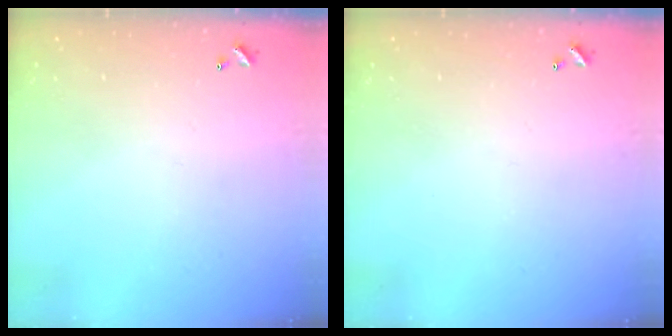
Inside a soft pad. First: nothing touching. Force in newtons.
{"total": 0.0}